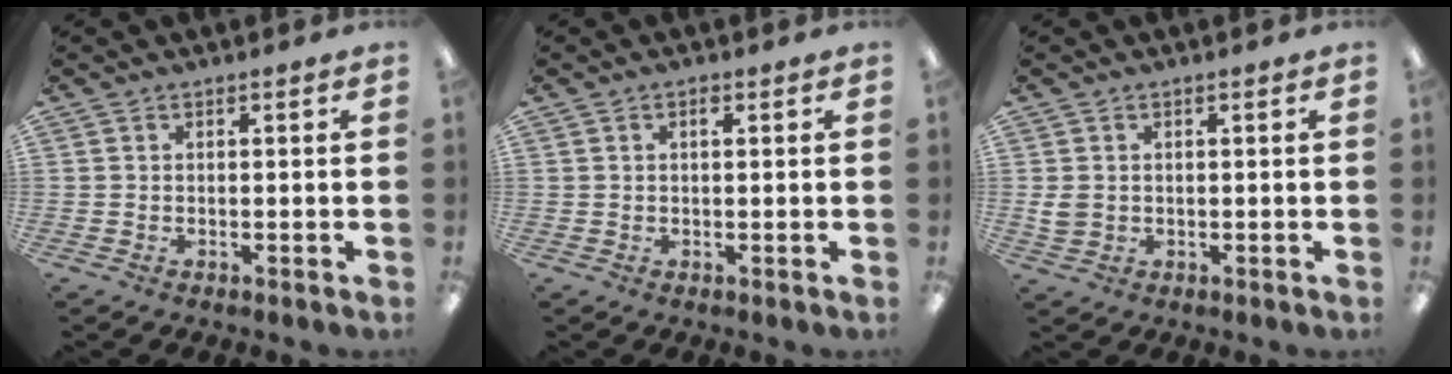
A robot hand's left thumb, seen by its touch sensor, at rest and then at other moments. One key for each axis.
{"total": 1.2, "fx": 0.5, "fy": 0.6, "fz": 0.9, "tx": -0.021, "ty": 0.005, "tz": 0.007}
{"total": 3.1, "fx": 0.3, "fy": 2.6, "fz": 1.6, "tx": -0.023, "ty": 0.003, "tz": 0.005}